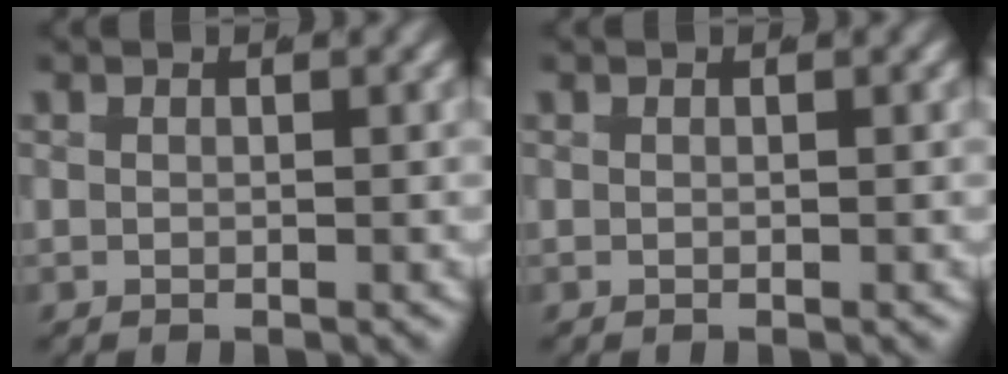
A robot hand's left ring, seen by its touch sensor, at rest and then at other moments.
{"total": 0.0}